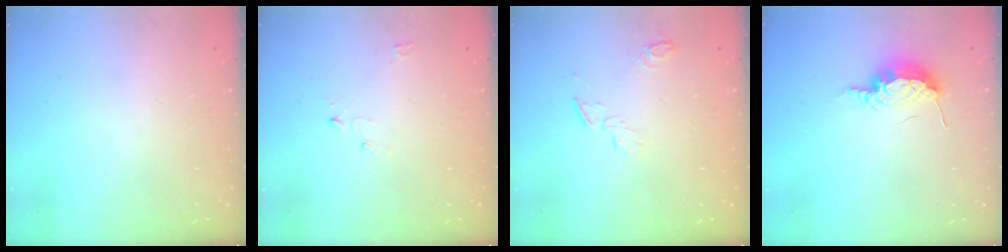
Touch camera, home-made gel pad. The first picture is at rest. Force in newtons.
{"total": 2.7, "press": 2.6, "slide": 0.3}
{"total": 5.1, "press": 5.0, "slide": 0.5}
{"total": 8.6, "press": 8.1, "slide": 2.7}